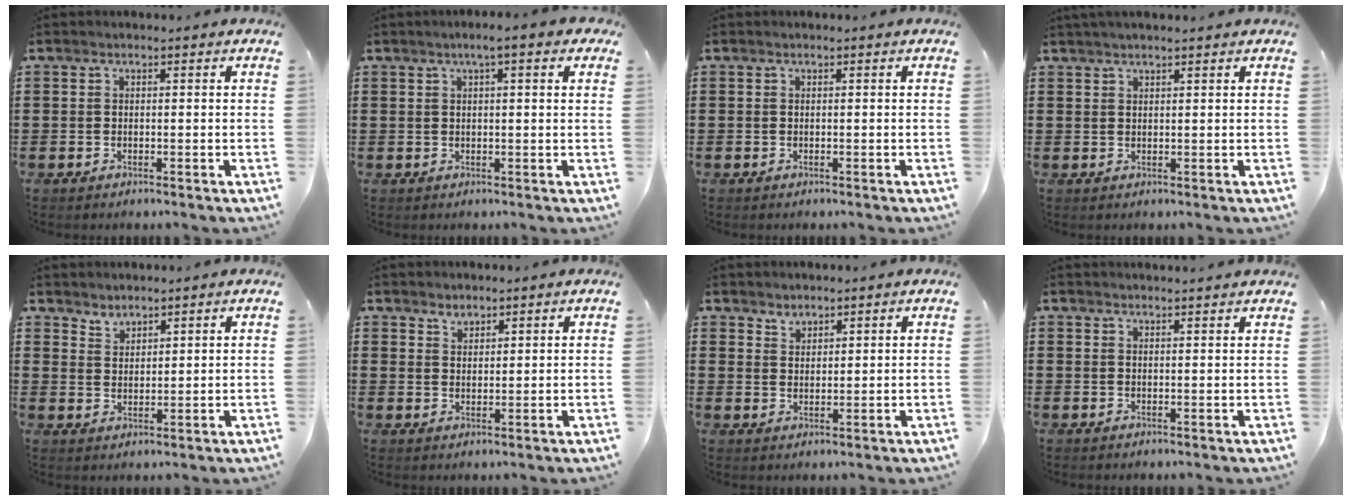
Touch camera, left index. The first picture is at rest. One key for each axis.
{"total": 3.0, "fx": 1.5, "fy": 0.2, "fz": 2.6, "tx": -0.054, "ty": 0.002, "tz": 0.026}
{"total": 0.0}
{"total": 1.2, "fx": 1.2, "fy": 0.1, "fz": 0.4, "tx": -0.009, "ty": 0.001, "tz": 0.022}
{"total": 2.5, "fx": 2.3, "fy": 0.7, "fz": -0.4, "tx": 0.001, "ty": -0.003, "tz": 0.045}
{"total": 2.0, "fx": 1.7, "fy": 1.0, "fz": -0.2, "tx": -0.002, "ty": 0.003, "tz": 0.033}
{"total": 2.1, "fx": 1.9, "fy": 0.8, "fz": -0.3, "tx": 0.001, "ty": 0.001, "tz": 0.038}
{"total": 1.5, "fx": 1.5, "fy": -0.3, "fz": 0.0, "tx": -0.004, "ty": -0.001, "tz": 0.029}